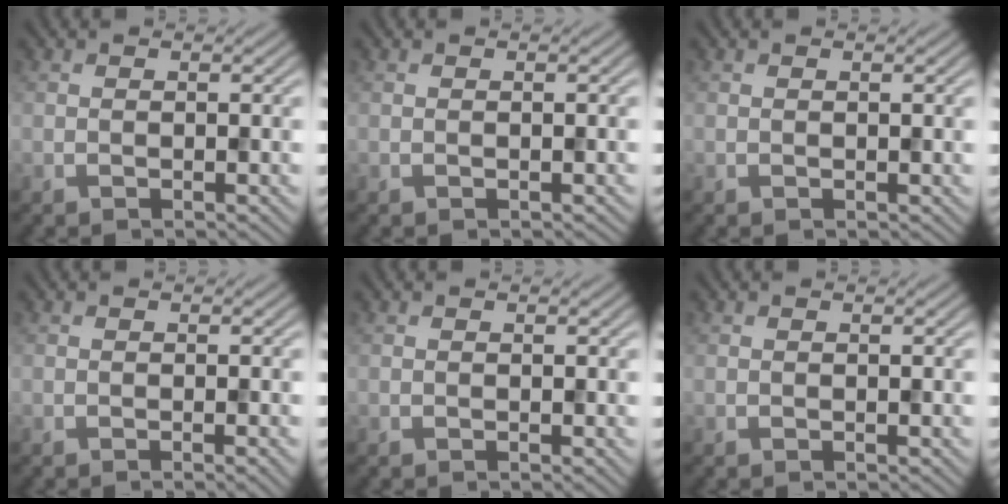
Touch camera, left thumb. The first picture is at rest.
{"total": 0.0}
{"total": 0.0}
{"total": 0.9, "force": [-0.3, 0.1, 0.8], "torque": [-0.011, -0.001, -0.006]}
{"total": 0.0}
{"total": 0.0}